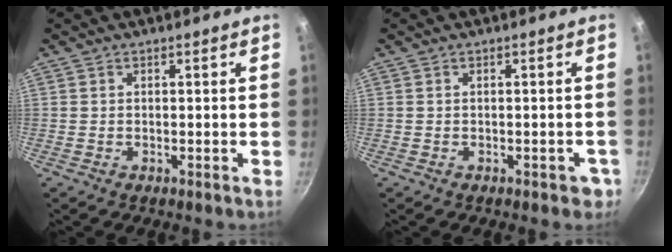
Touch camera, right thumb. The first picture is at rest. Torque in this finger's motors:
{"motor_torque": [0.54, 0.63, -0.20, 0.03, 0.11]}